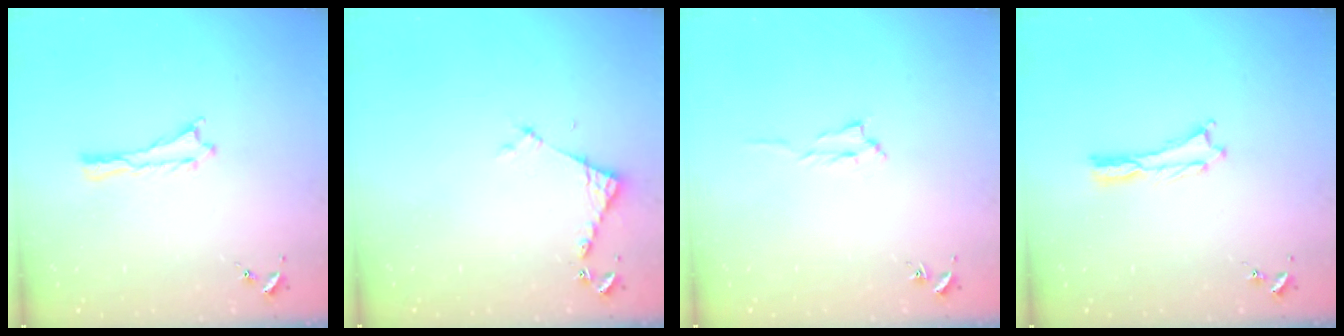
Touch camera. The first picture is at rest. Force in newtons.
{"total": 3.9, "press": 3.9, "slide": 0.3}
{"total": 1.4, "press": 1.4, "slide": 0.2}
{"total": 0.0}